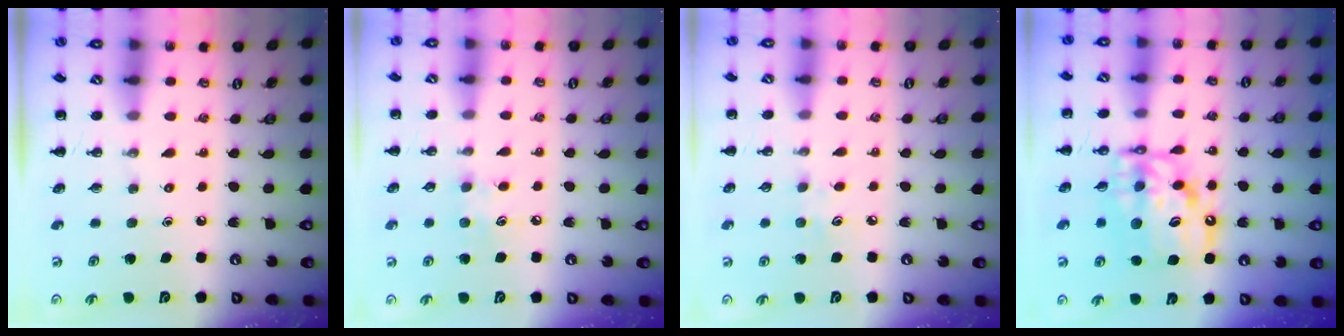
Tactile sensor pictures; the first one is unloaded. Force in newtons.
{"total": 6.3, "press": 6.2, "slide": 1.1}
{"total": 3.7, "press": 3.5, "slide": 0.9}
{"total": 14.0, "press": 13.5, "slide": 3.9}